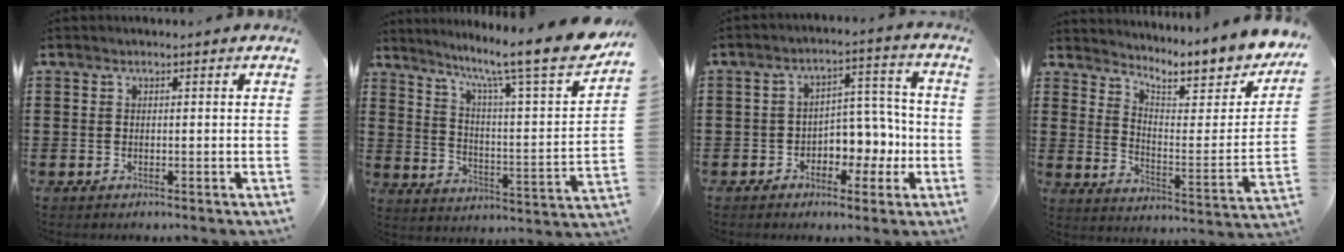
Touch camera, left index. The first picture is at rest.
{"total": 11.2, "force": [9.2, 0.3, 6.4], "torque": [-0.126, -0.077, 0.139]}
{"total": 5.4, "force": [-2.3, 3.9, 3.0], "torque": [-0.054, 0.009, -0.048]}
{"total": 6.4, "force": [5.7, 1.4, 2.6], "torque": [-0.052, -0.059, 0.088]}